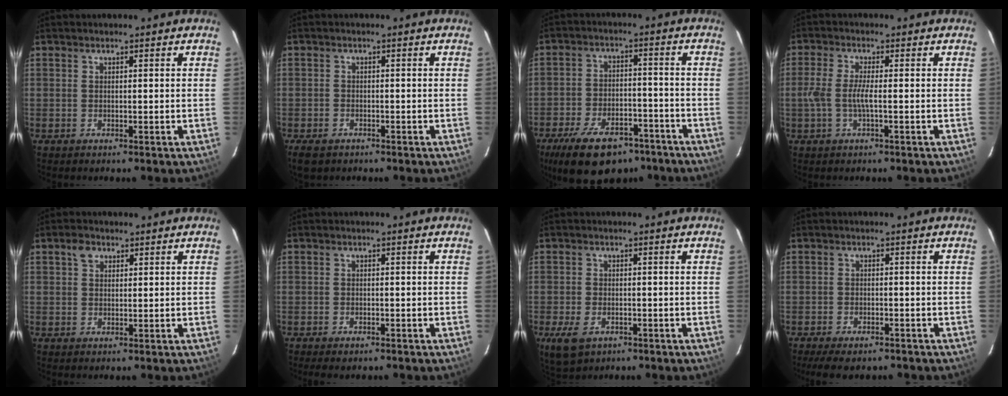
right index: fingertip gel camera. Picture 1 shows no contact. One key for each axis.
{"total": 4.8, "fx": -3.2, "fy": 3.0, "fz": 2.0, "tx": -0.057, "ty": -0.008, "tz": -0.053}
{"total": 18.4, "fx": -12.8, "fy": 9.1, "fz": 9.7, "tx": -0.203, "ty": -0.008, "tz": -0.190}
{"total": 4.5, "fx": -1.0, "fy": 0.5, "fz": 4.3, "tx": -0.093, "ty": -0.001, "tz": -0.021}
{"total": 2.5, "fx": 1.2, "fy": 1.9, "fz": 1.1, "tx": -0.018, "ty": 0.009, "tz": 0.021}
{"total": 2.7, "fx": -2.1, "fy": 1.0, "fz": 1.3, "tx": -0.032, "ty": -0.009, "tz": -0.038}
{"total": 6.2, "fx": -3.1, "fy": 3.8, "fz": 3.8, "tx": -0.091, "ty": -0.017, "tz": -0.052}
{"total": 7.4, "fx": -5.9, "fy": 2.5, "fz": 3.7, "tx": -0.090, "ty": -0.022, "tz": -0.092}